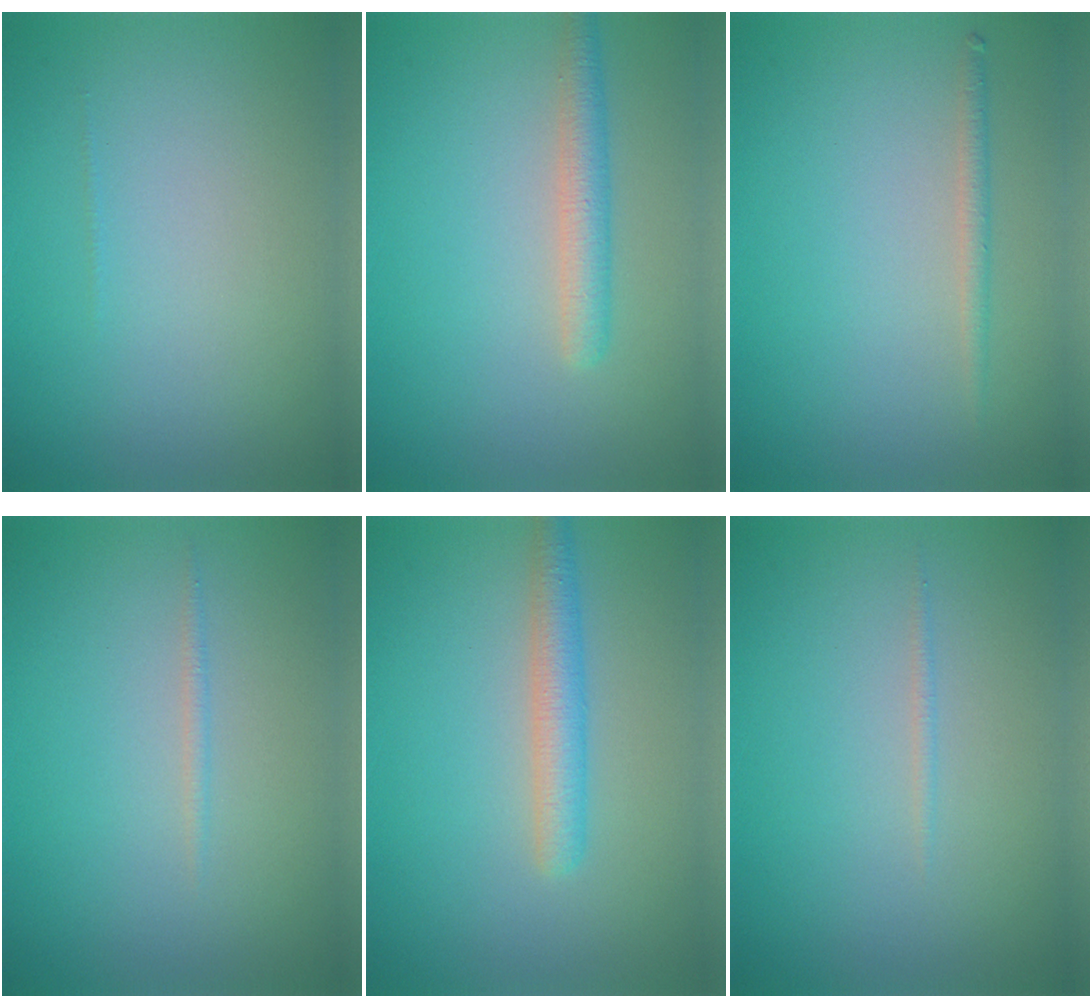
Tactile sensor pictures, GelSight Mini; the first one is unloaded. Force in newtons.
{"total": 2.6, "press": 2.6, "slide": 0.1}
{"total": 1.2, "press": 1.2, "slide": 0.0}
{"total": 0.7, "press": 0.7, "slide": 0.1}
{"total": 3.0, "press": 3.0, "slide": 0.1}
{"total": 0.5, "press": 0.5, "slide": 0.0}